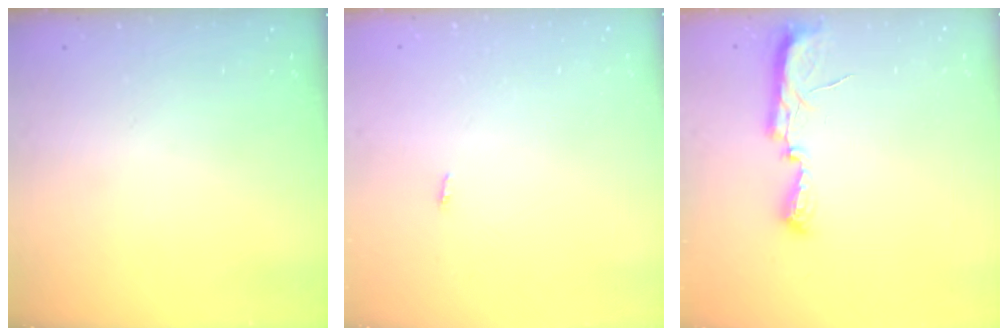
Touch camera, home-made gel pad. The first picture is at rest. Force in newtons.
{"total": 2.8, "press": 1.8, "slide": 2.2}
{"total": 9.8, "press": 8.5, "slide": 4.8}